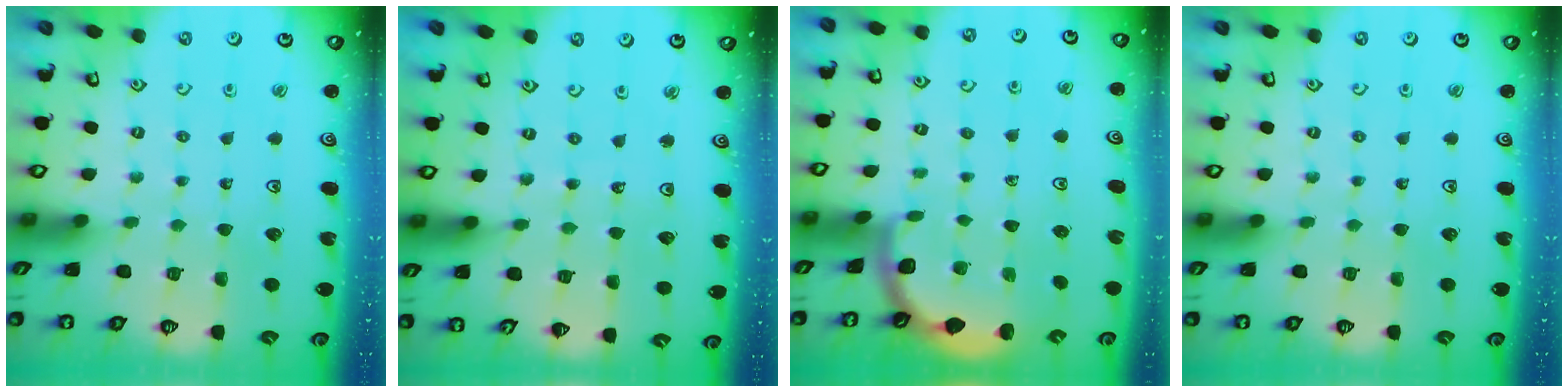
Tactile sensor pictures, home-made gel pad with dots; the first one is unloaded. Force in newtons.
{"total": 4.3, "press": 4.3, "slide": 0.5}
{"total": 1.8, "press": 1.8, "slide": 0.1}
{"total": 0.0}